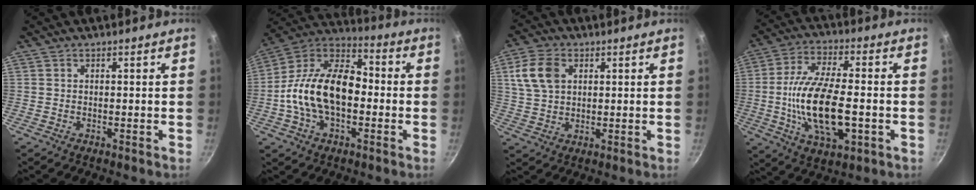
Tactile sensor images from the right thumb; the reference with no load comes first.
{"total": 18.9, "force": [-2.4, 11.5, 14.8], "torque": [-0.235, 0.045, -0.064]}
{"total": 8.9, "force": [2.8, 6.1, 5.8], "torque": [-0.103, 0.003, 0.055]}
{"total": 17.5, "force": [-2.8, 7.5, 15.5], "torque": [-0.285, 0.013, -0.055]}